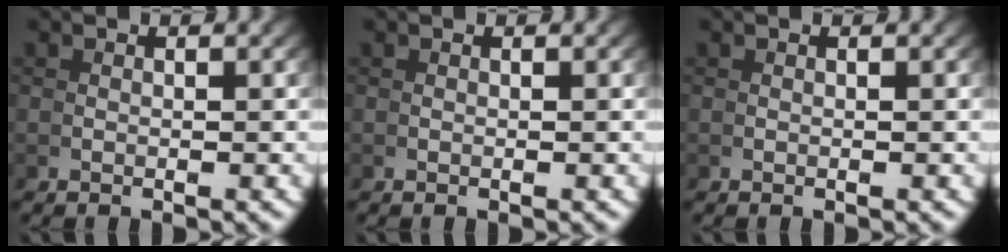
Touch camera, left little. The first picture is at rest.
{"total": 0.0}
{"total": 0.0}